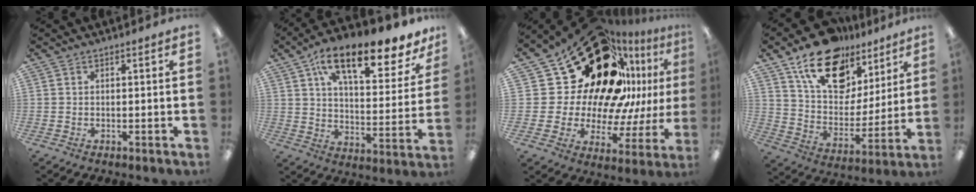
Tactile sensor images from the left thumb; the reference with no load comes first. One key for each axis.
{"total": 17.5, "fx": 11.9, "fy": 6.2, "fz": 11.3, "tx": -0.173, "ty": -0.074, "tz": 0.197}
{"total": 34.1, "fx": 15.9, "fy": 21.0, "fz": 21.7, "tx": -0.348, "ty": -0.131, "tz": 0.325}
{"total": 18.3, "fx": 12.3, "fy": 10.7, "fz": 8.3, "tx": -0.148, "ty": -0.064, "tz": 0.222}